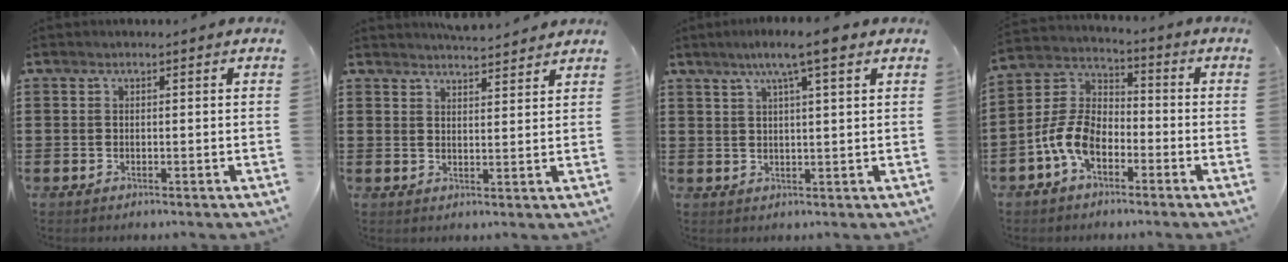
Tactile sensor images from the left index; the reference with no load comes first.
{"total": 3.7, "force": [3.7, 0.0, 0.5], "torque": [-0.011, -0.016, 0.067]}
{"total": 6.1, "force": [3.8, 0.3, 4.8], "torque": [-0.092, 0.005, 0.062]}
{"total": 8.1, "force": [-4.0, 4.5, 5.4], "torque": [-0.154, -0.003, -0.089]}